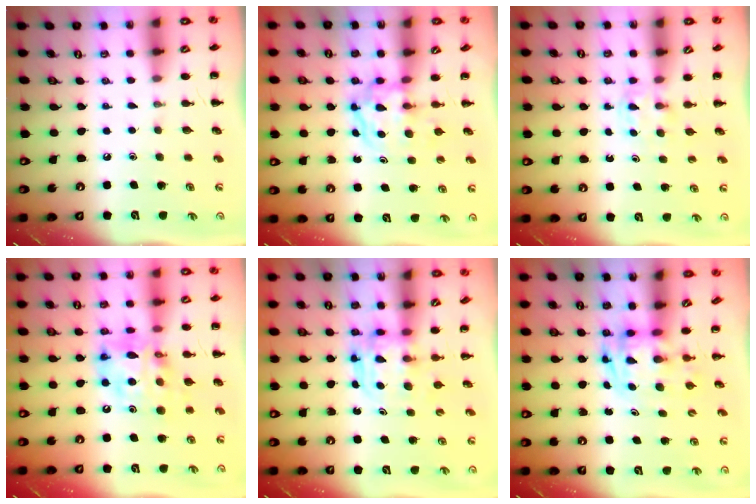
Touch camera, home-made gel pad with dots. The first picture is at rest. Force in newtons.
{"total": 3.9, "press": 3.8, "slide": 0.5}
{"total": 2.7, "press": 2.5, "slide": 1.0}
{"total": 13.1, "press": 12.5, "slide": 3.9}
{"total": 3.8, "press": 3.8, "slide": 0.3}
{"total": 2.8, "press": 2.7, "slide": 0.5}